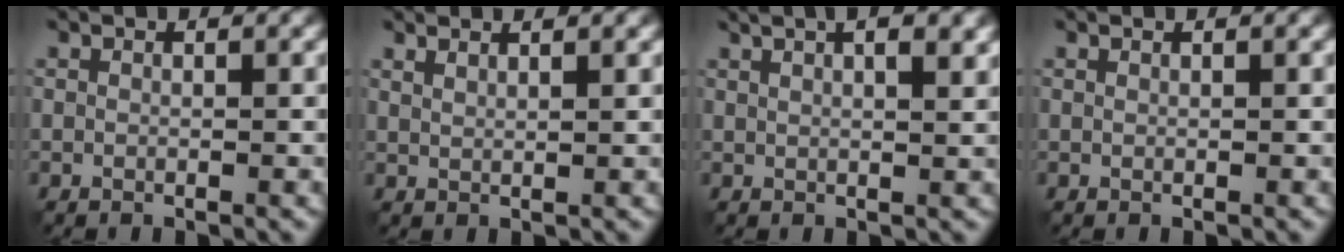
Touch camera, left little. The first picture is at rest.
{"total": 1.9, "force": [1.4, 0.5, 1.1], "torque": [-0.009, 0.003, 0.015]}
{"total": 7.7, "force": [4.2, 3.5, 5.5], "torque": [-0.064, 0.036, 0.041]}
{"total": 0.0}